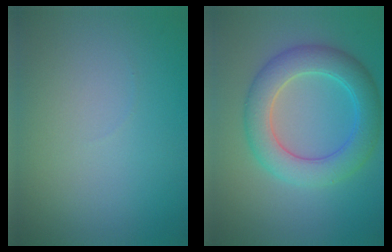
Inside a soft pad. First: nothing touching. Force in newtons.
{"total": 5.8, "press": 5.8, "slide": 0.1}